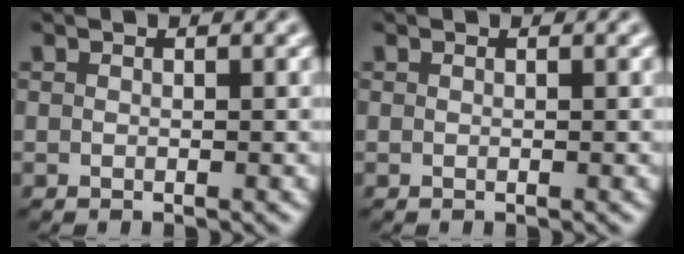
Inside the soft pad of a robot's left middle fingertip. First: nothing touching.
{"total": 0.0}